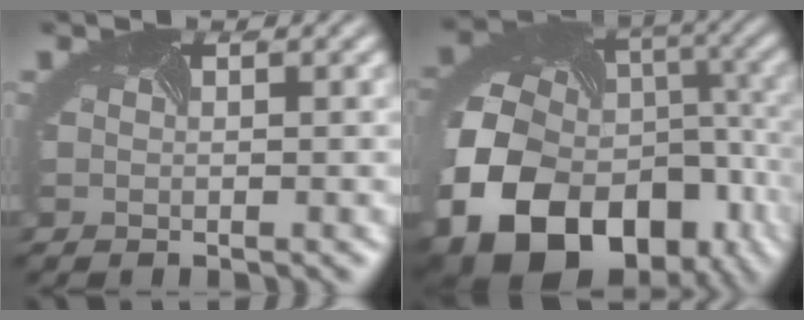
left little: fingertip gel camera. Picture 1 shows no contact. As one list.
[{"total": 20.5, "force": [-7.9, 15.8, 10.5], "torque": [-0.227, -0.058, -0.126]}]